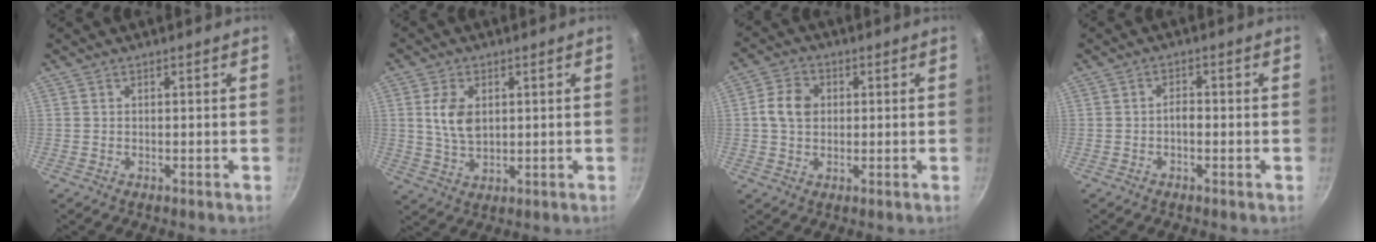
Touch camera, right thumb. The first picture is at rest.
{"total": 7.1, "force": [1.5, 4.6, 5.2], "torque": [-0.092, -0.007, 0.030]}
{"total": 6.5, "force": [0.7, 5.1, 3.9], "torque": [-0.058, 0.011, 0.003]}
{"total": 1.9, "force": [-0.7, 0.9, 1.5], "torque": [-0.021, 0.011, -0.015]}